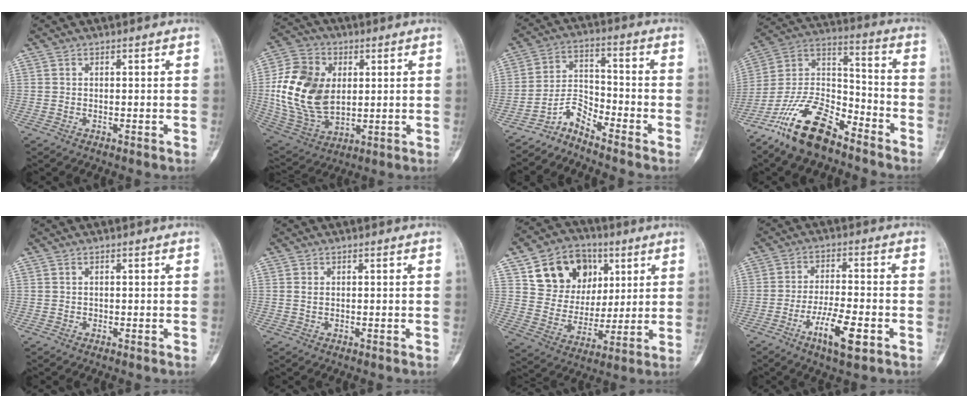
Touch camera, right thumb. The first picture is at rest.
{"total": 18.7, "force": [1.9, 12.9, 13.4], "torque": [-0.245, -0.009, 0.046]}
{"total": 5.6, "force": [-5.2, 1.3, 1.6], "torque": [-0.027, 0.058, -0.107]}
{"total": 17.0, "force": [-12.2, 6.8, 9.7], "torque": [-0.172, 0.083, -0.230]}
{"total": 0.0}
{"total": 1.1, "force": [0.3, 0.7, 0.8], "torque": [-0.017, 0.002, 0.010]}
{"total": 17.2, "force": [7.5, 13.1, 8.3], "torque": [-0.094, -0.015, 0.136]}
{"total": 9.3, "force": [-4.1, 2.6, 8.0], "torque": [-0.149, 0.011, -0.070]}